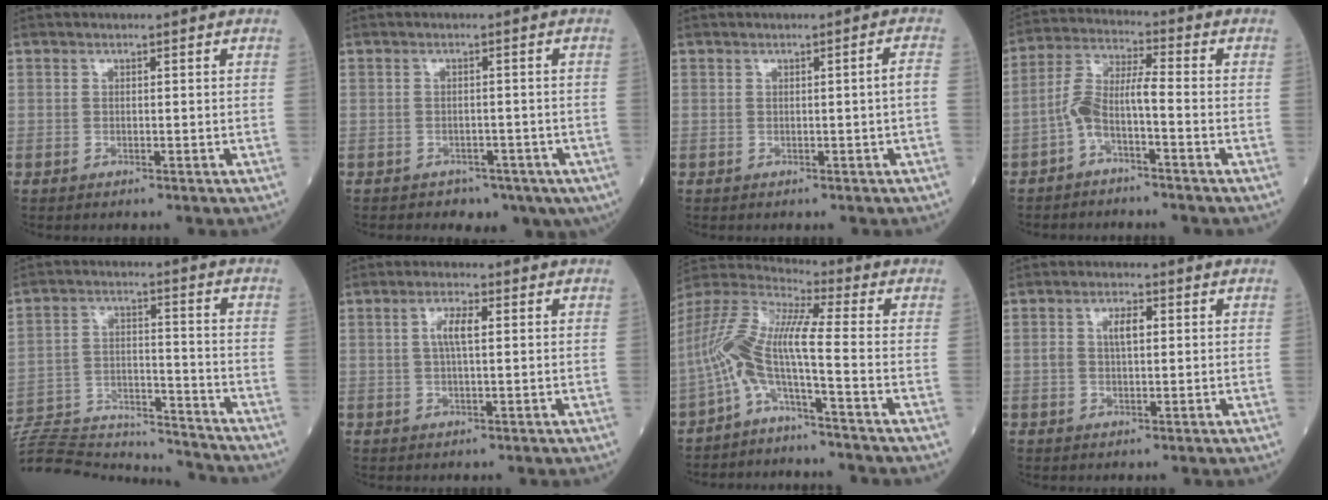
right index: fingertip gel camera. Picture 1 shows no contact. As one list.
[{"total": 5.8, "force": [-3.7, 4.0, 1.8], "torque": [-0.015, 0.010, -0.045]}, {"total": 1.6, "force": [-0.4, -0.3, 1.5], "torque": [-0.023, -0.001, -0.003]}, {"total": 5.2, "force": [-2.2, 0.9, 4.6], "torque": [-0.097, 0.023, -0.043]}, {"total": 23.1, "force": [-22.2, 3.3, 5.5], "torque": [-0.139, 0.001, -0.336]}, {"total": 3.6, "force": [0.7, 0.7, 3.4], "torque": [-0.069, 0.006, 0.014]}, {"total": 10.0, "force": [-3.9, 0.0, 9.3], "torque": [-0.197, 0.028, -0.081]}, {"total": 3.5, "force": [0.7, 1.4, 3.1], "torque": [-0.063, 0.011, 0.013]}]